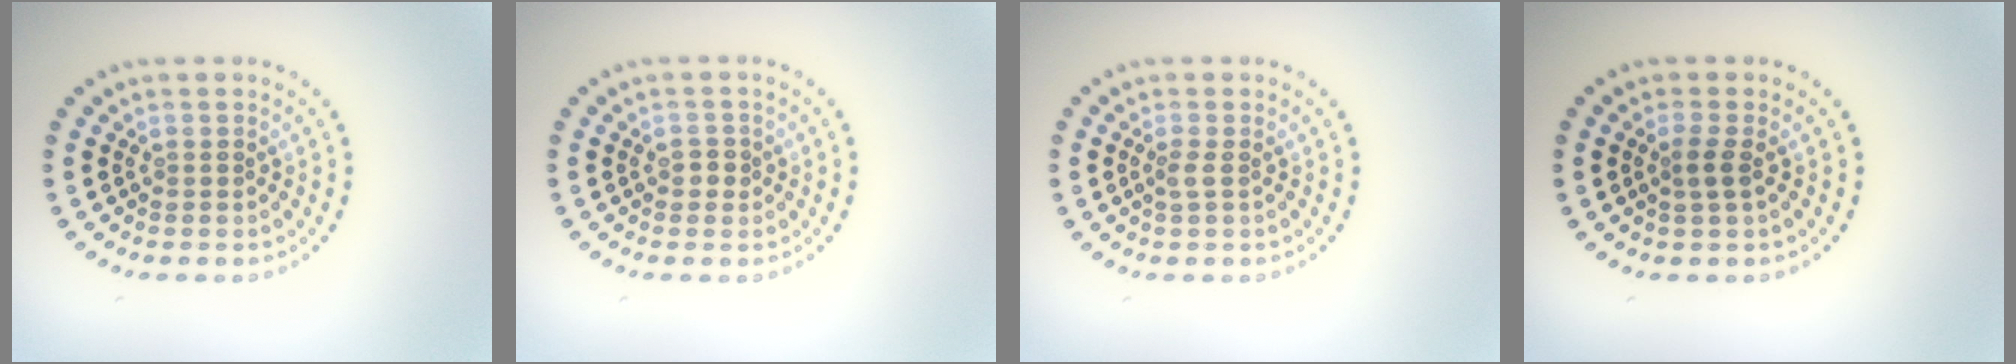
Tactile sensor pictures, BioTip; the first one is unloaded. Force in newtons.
{"total": 1.1, "press": 1.0, "slide": 0.4}
{"total": 0.9, "press": 0.7, "slide": 0.6}
{"total": 1.3, "press": 1.1, "slide": 0.8}